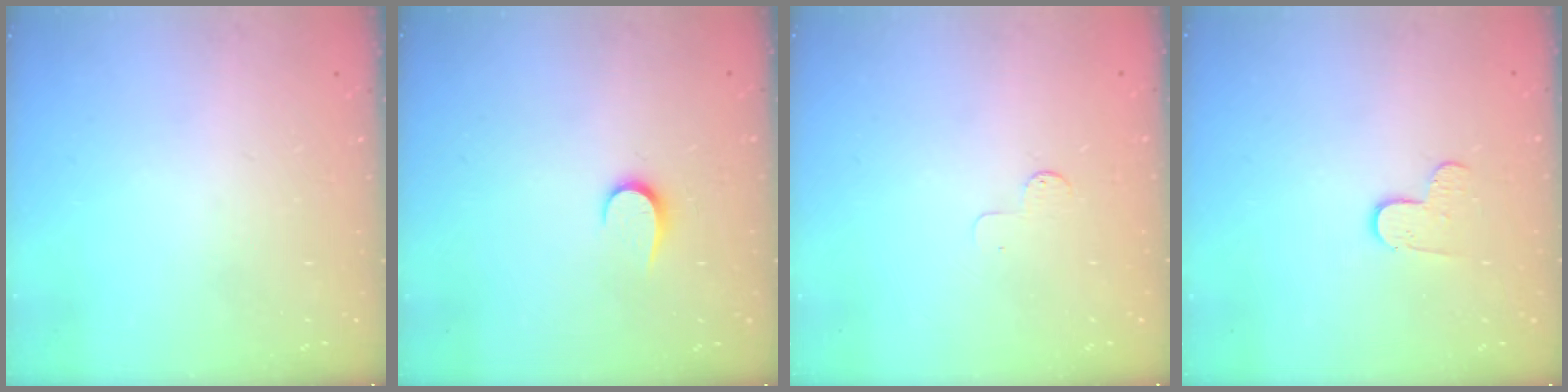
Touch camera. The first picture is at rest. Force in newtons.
{"total": 5.0, "press": 5.0, "slide": 0.5}
{"total": 2.6, "press": 2.6, "slide": 0.3}
{"total": 3.3, "press": 3.3, "slide": 0.3}